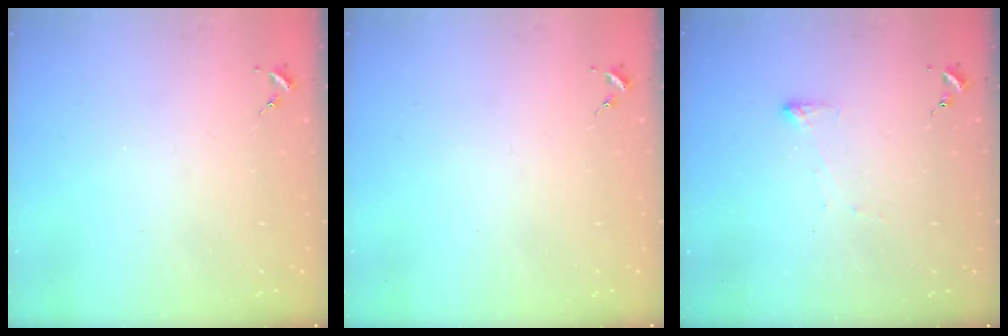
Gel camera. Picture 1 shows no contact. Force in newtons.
{"total": 0.0}
{"total": 3.5, "press": 3.4, "slide": 0.7}